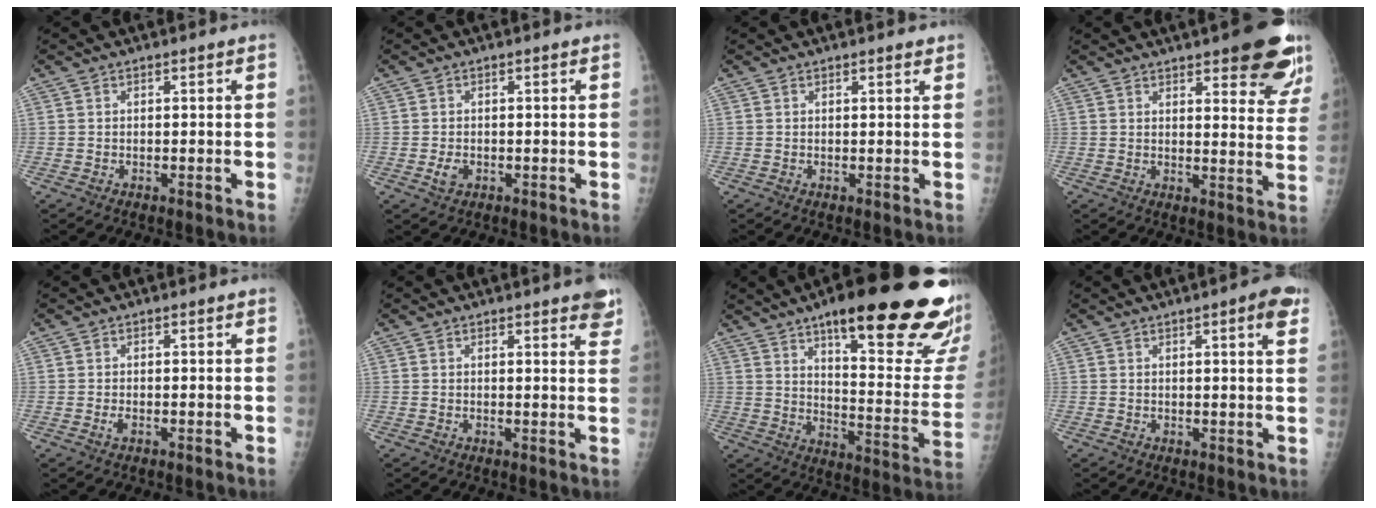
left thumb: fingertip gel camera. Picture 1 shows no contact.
{"total": 2.0, "force": [-0.4, 1.3, 1.4], "torque": [-0.023, 0.000, -0.004]}
{"total": 1.6, "force": [1.3, 0.3, 0.9], "torque": [-0.008, -0.003, 0.017]}
{"total": 16.1, "force": [10.5, 4.8, 11.2], "torque": [-0.103, -0.051, 0.120]}
{"total": 1.2, "force": [0.0, 0.4, 1.1], "torque": [-0.021, 0.002, 0.002]}
{"total": 5.7, "force": [4.0, 1.3, 3.8], "torque": [-0.025, -0.013, 0.038]}
{"total": 31.0, "force": [18.6, 7.1, 23.7], "torque": [-0.250, -0.067, 0.268]}
{"total": 5.2, "force": [2.6, 0.7, 4.4], "torque": [-0.051, -0.007, 0.029]}